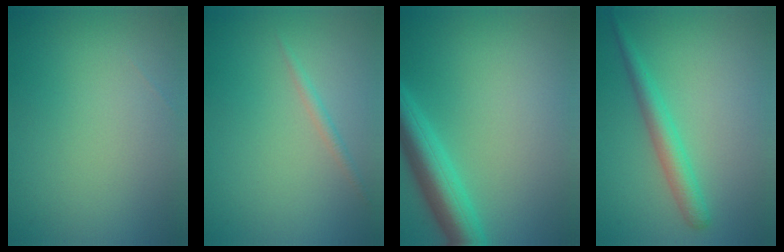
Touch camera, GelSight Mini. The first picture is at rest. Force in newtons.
{"total": 0.9, "press": 0.9, "slide": 0.1}
{"total": 5.3, "press": 5.3, "slide": 0.3}
{"total": 2.8, "press": 2.8, "slide": 0.1}